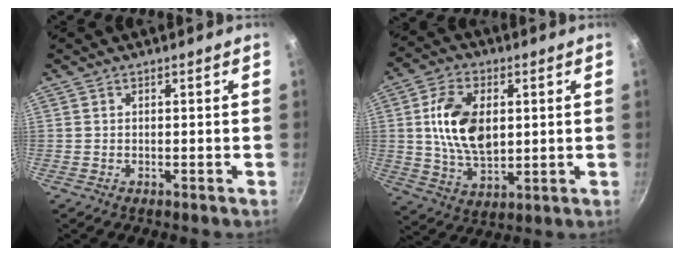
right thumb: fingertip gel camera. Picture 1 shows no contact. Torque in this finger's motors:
{"motor_torque": [2.29, 2.27, 1.45, 0.11, 0.52]}